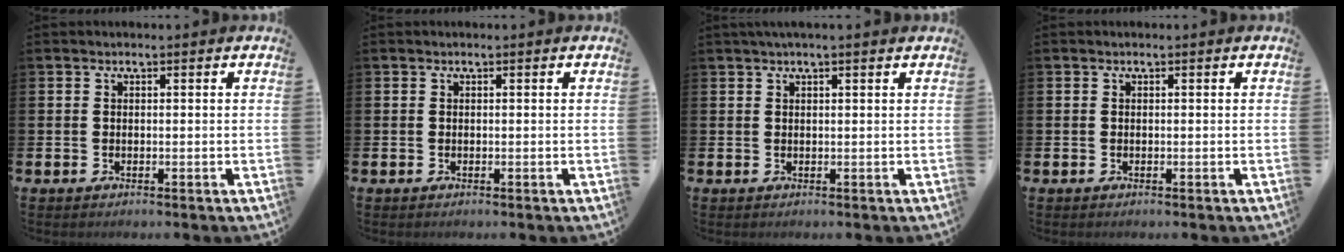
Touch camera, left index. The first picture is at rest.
{"total": 0.0}
{"total": 1.5, "force": [1.2, -0.1, 0.8], "torque": [-0.014, 0.002, 0.023]}
{"total": 0.0}